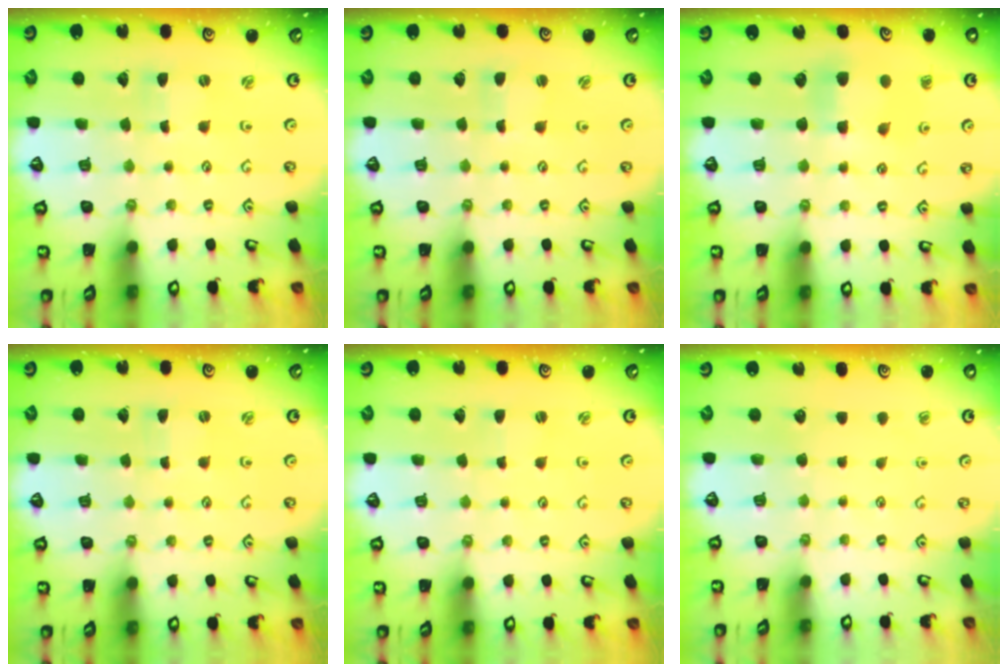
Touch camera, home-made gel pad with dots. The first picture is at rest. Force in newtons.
{"total": 1.2, "press": 1.2, "slide": 0.0}
{"total": 6.3, "press": 6.3, "slide": 0.4}
{"total": 0.0}
{"total": 1.0, "press": 1.0, "slide": 0.2}
{"total": 0.0}